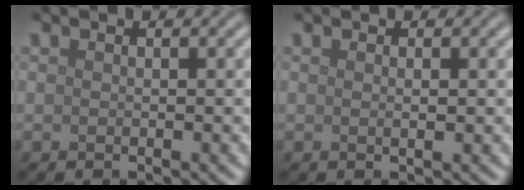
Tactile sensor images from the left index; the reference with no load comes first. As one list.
[{"total": 0.6, "force": [0.1, 0.1, 0.6], "torque": [-0.009, 0.001, 0.001]}]